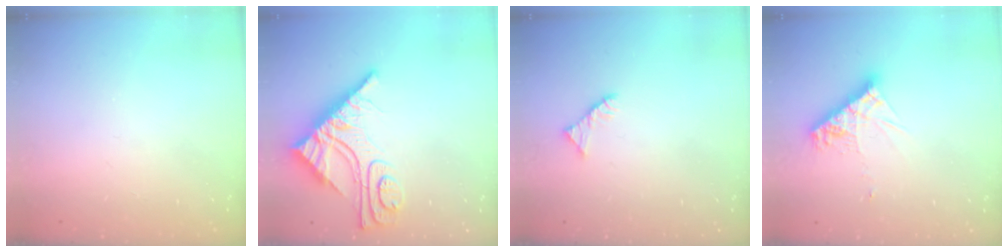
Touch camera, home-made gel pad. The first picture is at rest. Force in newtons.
{"total": 12.6, "press": 12.5, "slide": 1.0}
{"total": 3.0, "press": 3.0, "slide": 0.5}
{"total": 9.6, "press": 9.6, "slide": 0.7}